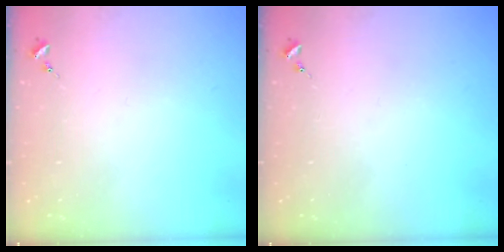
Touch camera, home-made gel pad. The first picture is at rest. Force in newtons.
{"total": 0.0}